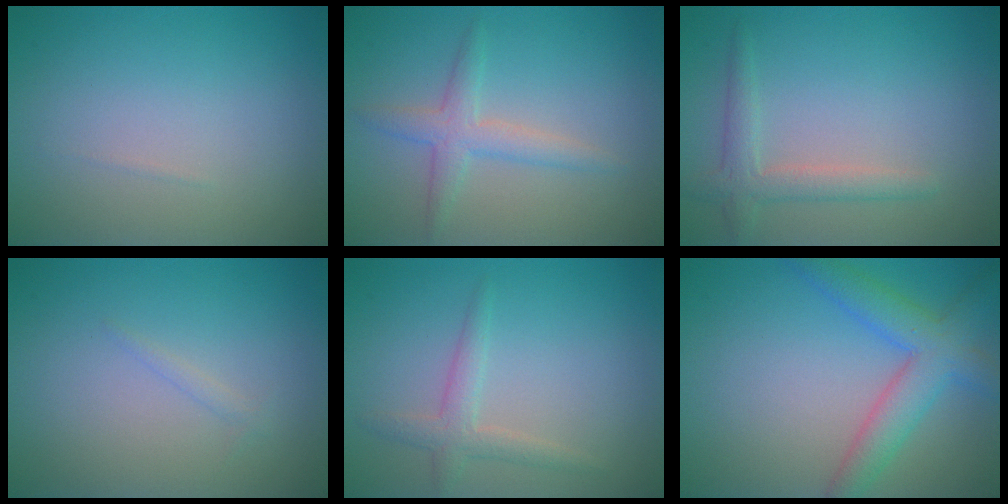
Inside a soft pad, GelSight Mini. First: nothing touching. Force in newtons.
{"total": 2.7, "press": 2.7, "slide": 0.0}
{"total": 2.5, "press": 2.5, "slide": 0.3}
{"total": 0.6, "press": 0.6, "slide": 0.1}
{"total": 2.1, "press": 2.0, "slide": 0.1}
{"total": 5.0, "press": 5.0, "slide": 0.1}